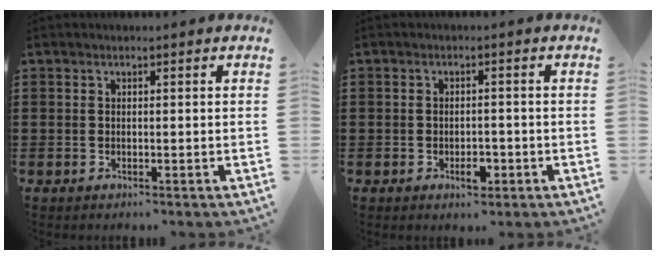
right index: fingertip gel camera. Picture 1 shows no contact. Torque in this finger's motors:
{"motor_torque": [0.63, 0.21, 0.12, 0.03]}